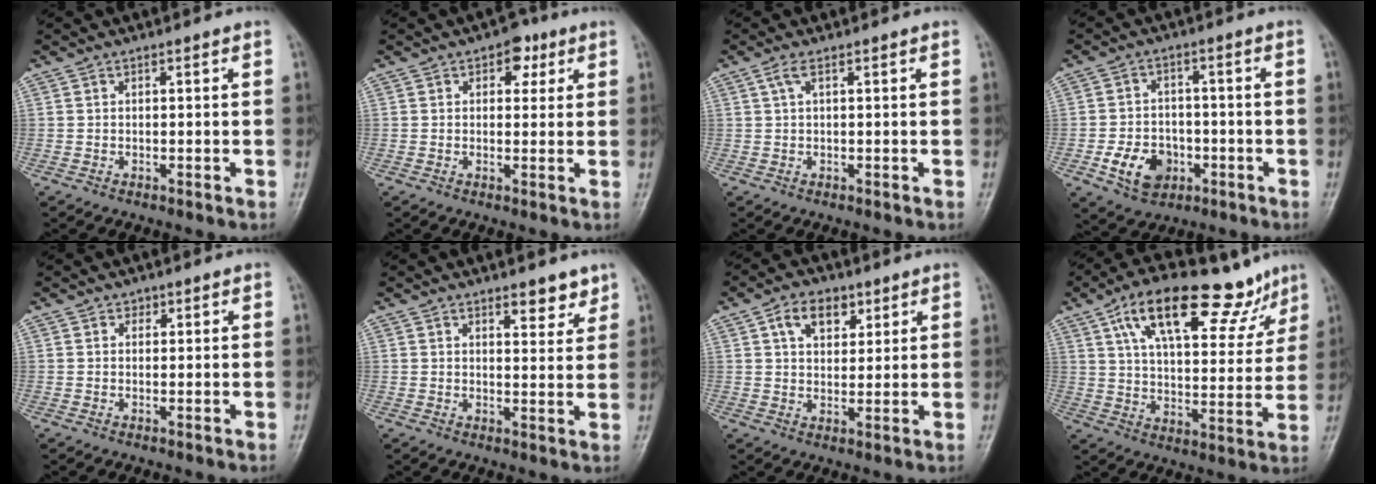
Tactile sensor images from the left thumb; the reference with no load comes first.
{"total": 4.3, "force": [1.9, 2.9, 2.5], "torque": [-0.003, -0.001, 0.019]}
{"total": 1.4, "force": [0.6, 0.3, 1.3], "torque": [-0.039, 0.011, 0.016]}
{"total": 8.6, "force": [-3.2, 6.4, 4.7], "torque": [-0.054, 0.016, -0.051]}
{"total": 0.8, "force": [0.4, 0.7, 0.0], "torque": [0.011, -0.003, 0.007]}
{"total": 4.7, "force": [3.4, 1.9, 2.6], "torque": [-0.013, -0.023, 0.047]}
{"total": 7.1, "force": [3.4, 4.6, 4.2], "torque": [-0.043, -0.013, 0.055]}
{"total": 21.6, "force": [13.0, 9.1, 14.5], "torque": [-0.183, -0.023, 0.210]}